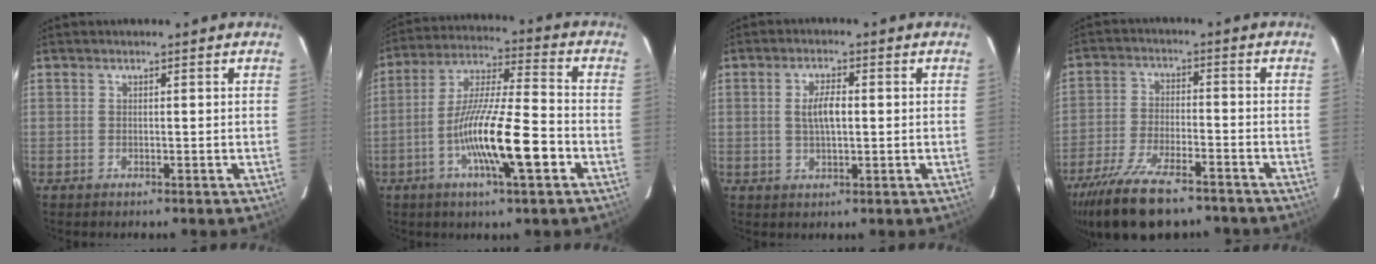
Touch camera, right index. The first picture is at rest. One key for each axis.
{"total": 15.2, "fx": -5.7, "fy": 1.8, "fz": 14.0, "tx": -0.261, "ty": -0.008, "tz": -0.108}
{"total": 4.3, "fx": 0.3, "fy": 1.5, "fz": 4.1, "tx": -0.077, "ty": 0.003, "tz": 0.009}
{"total": 17.2, "fx": -13.3, "fy": 5.5, "fz": 9.4, "tx": -0.201, "ty": -0.039, "tz": -0.225}